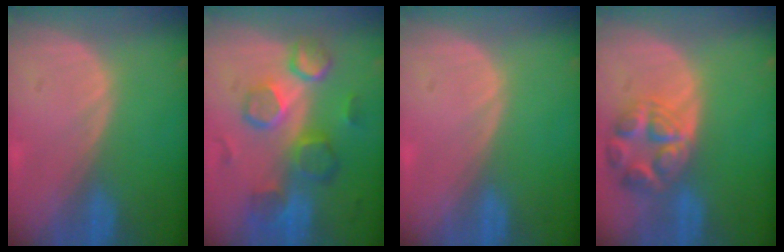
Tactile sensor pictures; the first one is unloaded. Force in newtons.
{"total": 10.3, "press": 9.1, "slide": 4.9}
{"total": 0.0}
{"total": 7.9, "press": 7.0, "slide": 3.6}